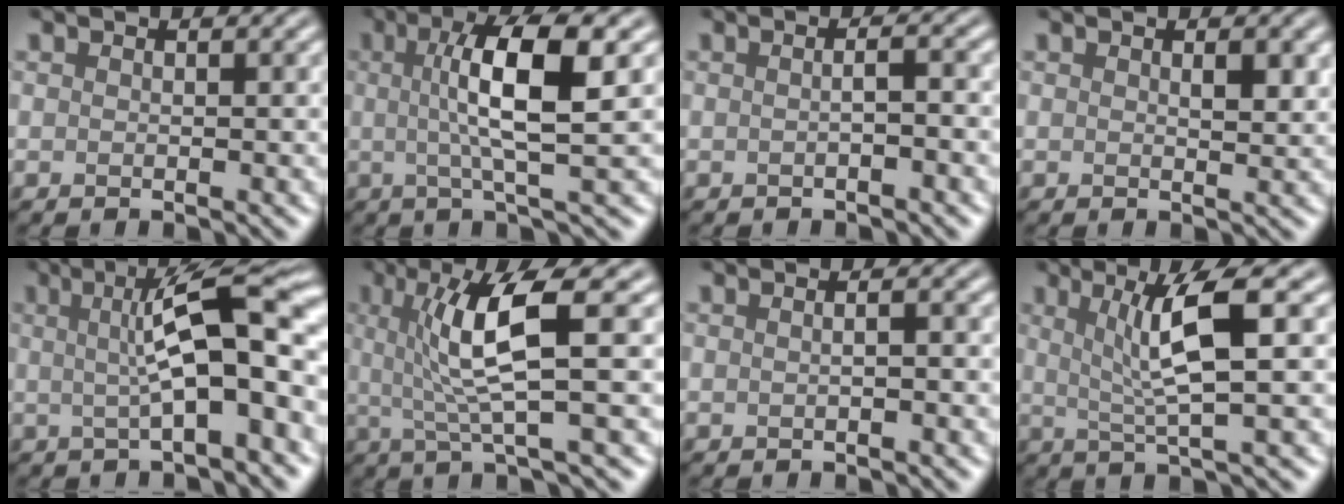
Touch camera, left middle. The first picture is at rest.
{"total": 7.3, "force": [1.1, 1.7, 7.0], "torque": [-0.111, 0.011, 0.014]}
{"total": 1.5, "force": [-0.3, 0.4, 1.4], "torque": [-0.018, 0.004, -0.009]}
{"total": 1.4, "force": [0.6, 0.5, 1.2], "torque": [-0.018, -0.004, 0.010]}
{"total": 8.9, "force": [0.9, 2.0, 8.6], "torque": [-0.108, 0.018, 0.006]}
{"total": 6.7, "force": [1.1, 1.1, 6.5], "torque": [-0.125, 0.003, 0.021]}
{"total": 1.4, "force": [0.1, 0.5, 1.3], "torque": [-0.010, -0.004, -0.008]}
{"total": 5.6, "force": [1.3, 0.9, 5.4], "torque": [-0.101, 0.006, 0.028]}